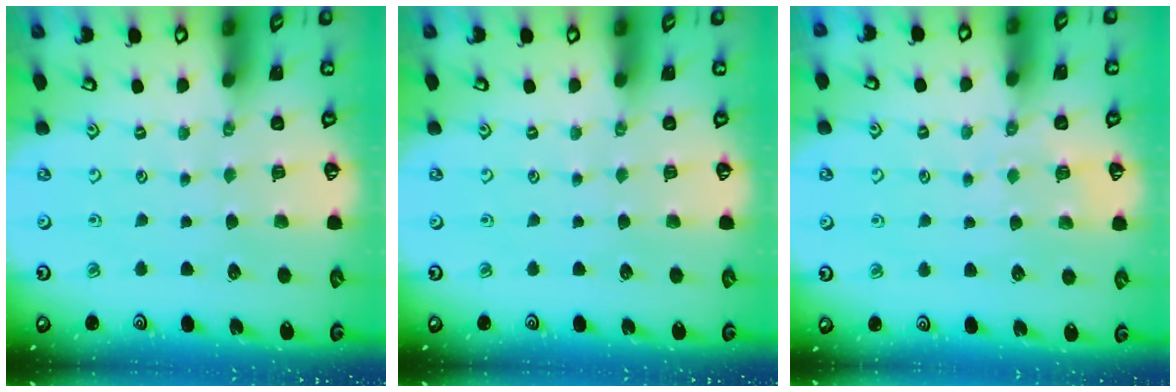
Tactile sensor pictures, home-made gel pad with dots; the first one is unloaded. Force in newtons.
{"total": 0.0}
{"total": 4.3, "press": 4.2, "slide": 0.9}